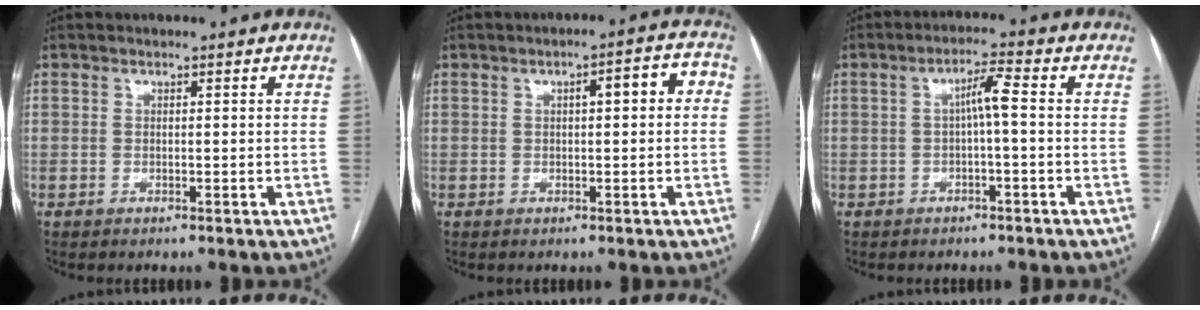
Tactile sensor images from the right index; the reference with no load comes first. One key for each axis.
{"total": 4.7, "fx": 0.6, "fy": 1.2, "fz": 4.5, "tx": -0.059, "ty": 0.026, "tz": 0.004}
{"total": 3.8, "fx": -0.2, "fy": 0.2, "fz": 3.8, "tx": -0.064, "ty": 0.015, "tz": -0.001}